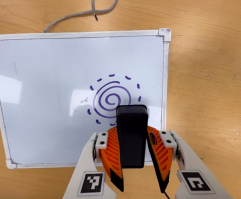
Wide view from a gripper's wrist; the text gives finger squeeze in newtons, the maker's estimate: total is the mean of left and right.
{"total": 7.1, "left": 6.0, "right": 8.1}